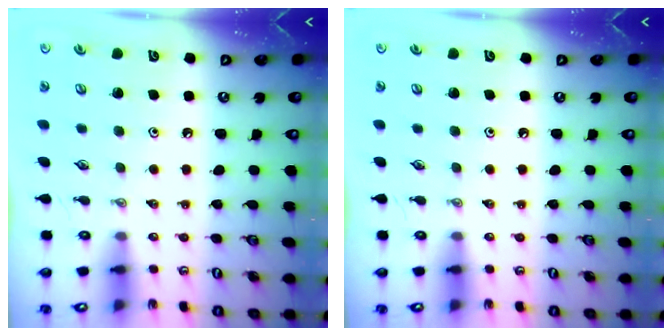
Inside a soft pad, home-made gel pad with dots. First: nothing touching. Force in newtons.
{"total": 0.0}